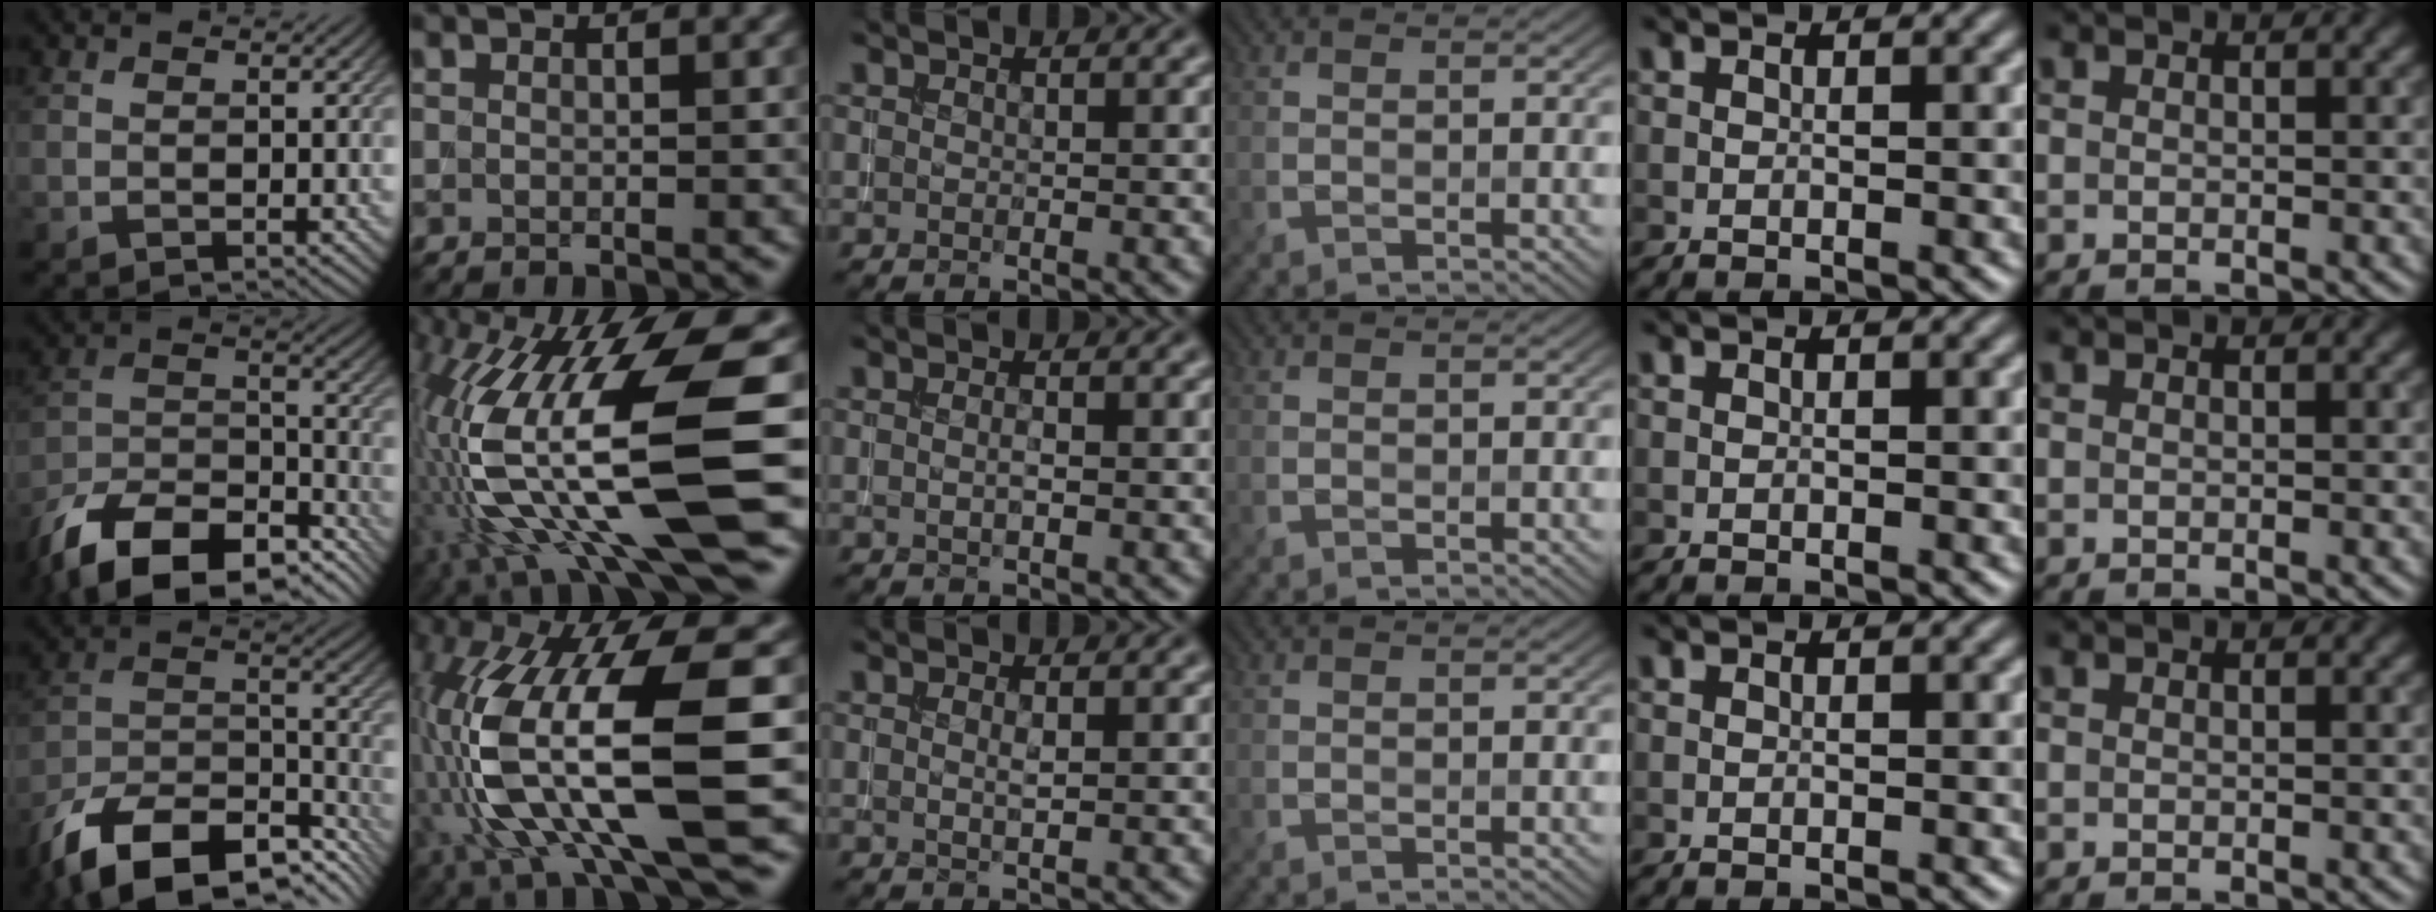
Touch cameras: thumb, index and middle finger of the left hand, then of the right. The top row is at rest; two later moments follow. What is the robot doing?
{"motion": "insert", "object": "drawer"}